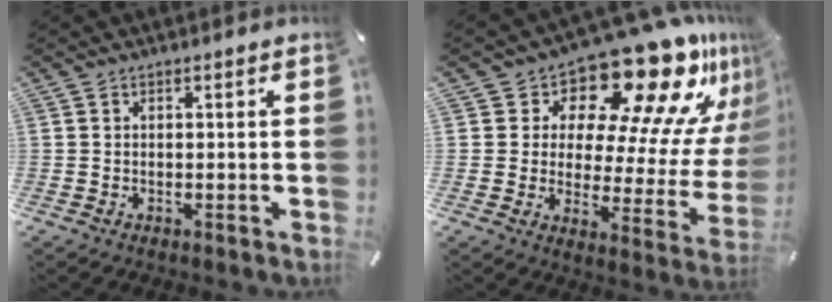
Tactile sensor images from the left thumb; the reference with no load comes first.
{"total": 21.5, "force": [15.7, 9.0, 11.7], "torque": [-0.153, -0.140, 0.256]}